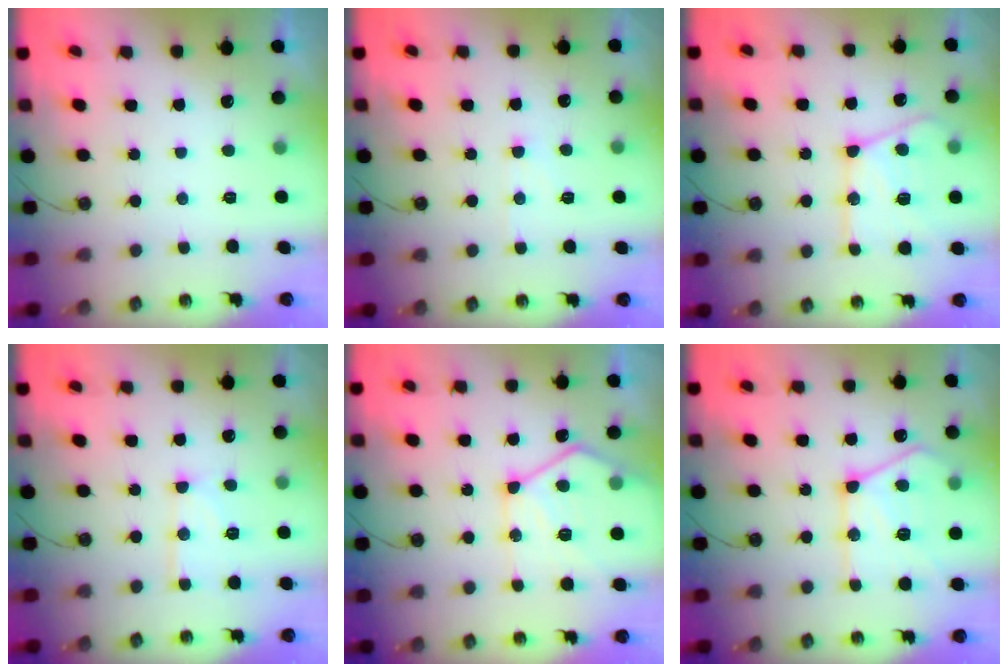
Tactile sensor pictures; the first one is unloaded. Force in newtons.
{"total": 5.4, "press": 5.3, "slide": 0.7}
{"total": 18.4, "press": 18.3, "slide": 1.4}
{"total": 11.3, "press": 11.2, "slide": 1.1}
{"total": 15.5, "press": 15.4, "slide": 1.8}
{"total": 17.6, "press": 17.5, "slide": 1.7}